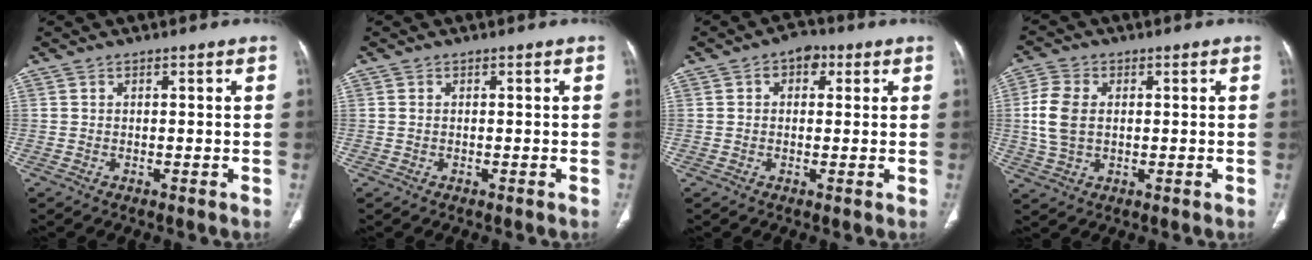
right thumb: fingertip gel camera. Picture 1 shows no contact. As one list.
[{"total": 0.6, "force": [0.0, 0.5, 0.4], "torque": [-0.013, 0.002, 0.001]}, {"total": 4.2, "force": [1.3, 3.1, 2.6], "torque": [-0.018, 0.009, 0.015]}, {"total": 7.9, "force": [0.6, 5.3, 5.7], "torque": [-0.129, 0.006, 0.013]}]